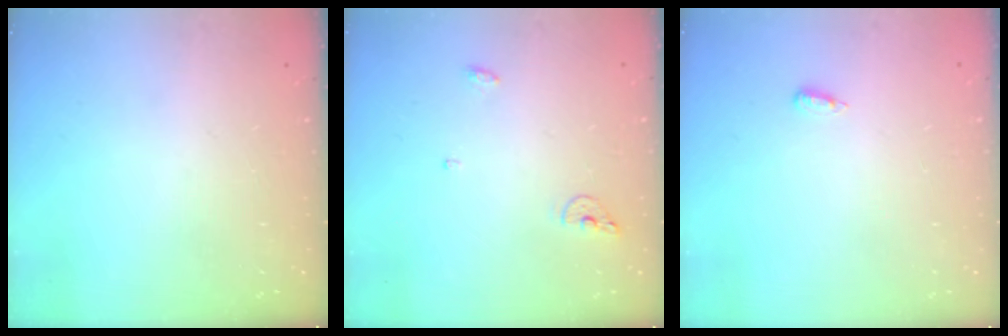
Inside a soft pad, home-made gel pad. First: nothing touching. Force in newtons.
{"total": 5.6, "press": 5.5, "slide": 1.0}
{"total": 4.4, "press": 3.4, "slide": 2.9}